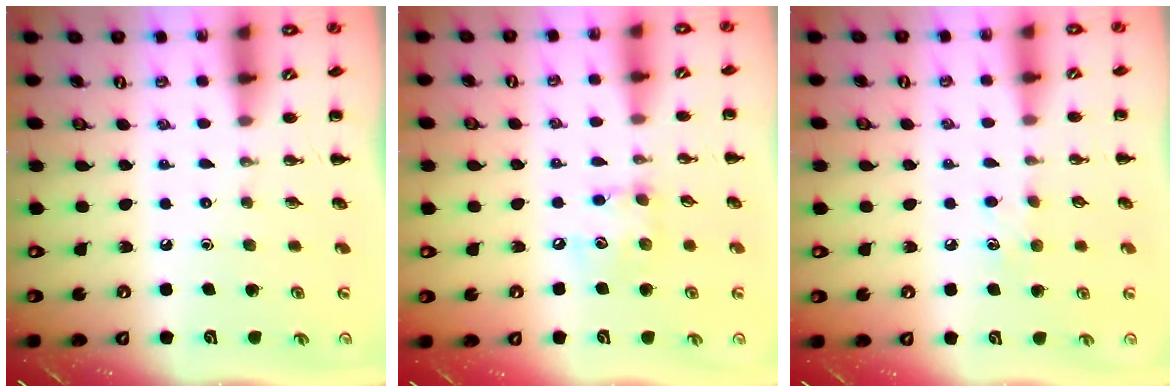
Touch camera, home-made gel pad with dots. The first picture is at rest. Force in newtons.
{"total": 7.9, "press": 7.8, "slide": 0.7}
{"total": 5.5, "press": 5.3, "slide": 1.5}